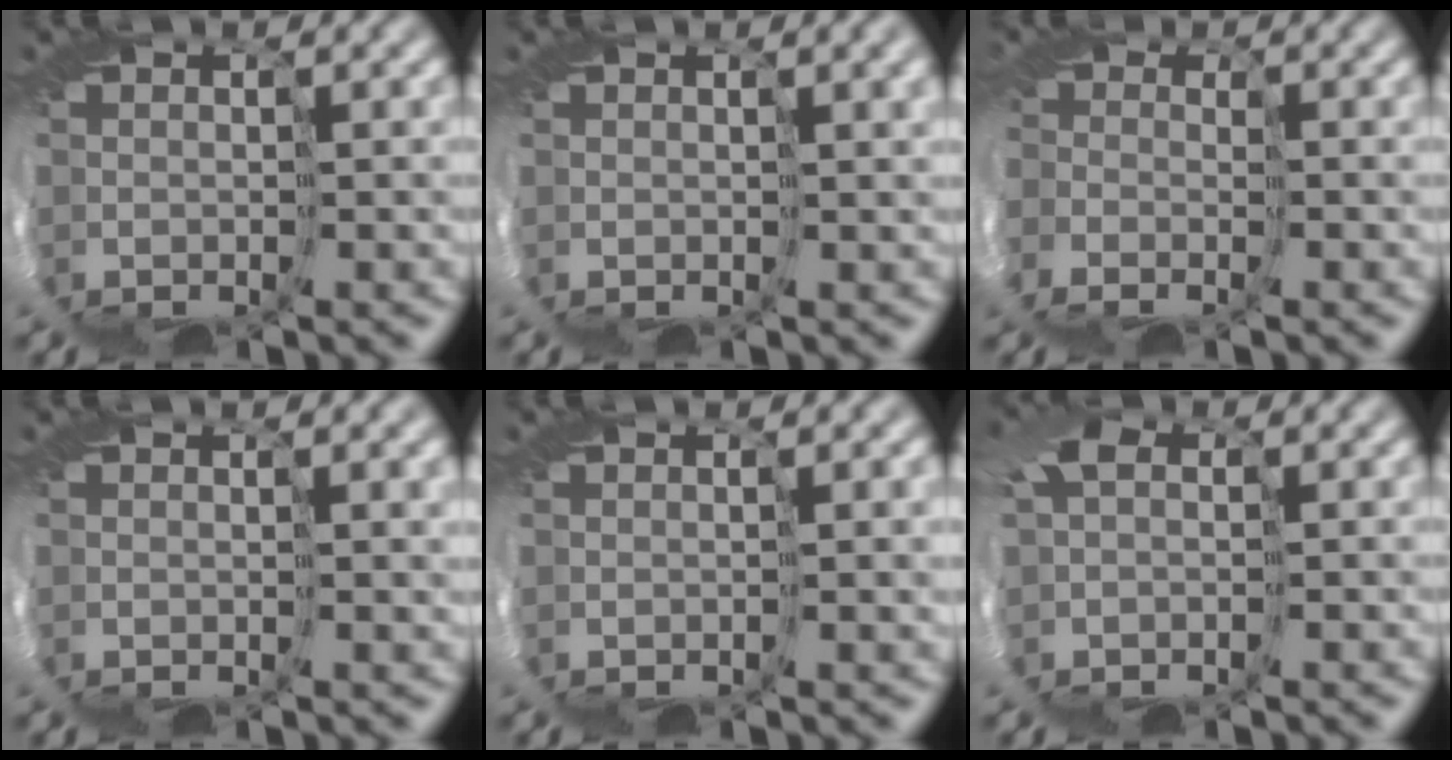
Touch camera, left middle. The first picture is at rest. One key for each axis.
{"total": 3.8, "fx": 1.6, "fy": 1.3, "fz": 3.2, "tx": -0.063, "ty": 0.010, "tz": 0.024}
{"total": 5.3, "fx": -2.8, "fy": 3.9, "fz": 2.4, "tx": -0.051, "ty": -0.011, "tz": -0.045}
{"total": 3.0, "fx": 1.2, "fy": 0.8, "fz": 2.7, "tx": -0.048, "ty": 0.005, "tz": 0.017}
{"total": 2.3, "fx": 0.7, "fy": 0.4, "fz": 2.2, "tx": -0.031, "ty": 0.001, "tz": 0.008}
{"total": 3.2, "fx": 0.4, "fy": 2.4, "fz": 2.1, "tx": -0.065, "ty": -0.011, "tz": 0.003}